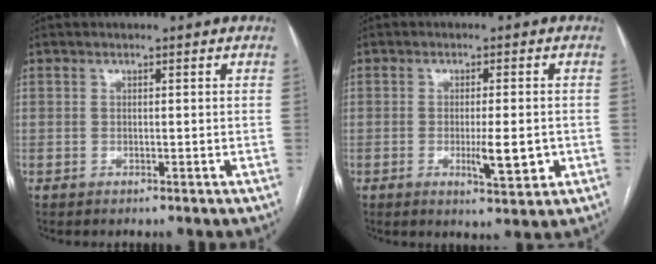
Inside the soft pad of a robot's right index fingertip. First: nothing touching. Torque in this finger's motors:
{"motor_torque": [0.69, 0.59, 0.20, 0.04]}